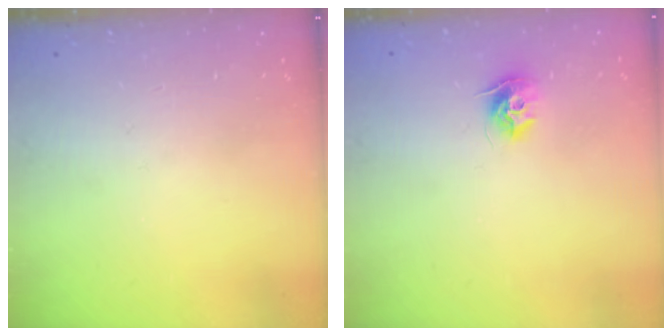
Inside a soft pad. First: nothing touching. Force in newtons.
{"total": 8.8, "press": 8.8, "slide": 0.2}